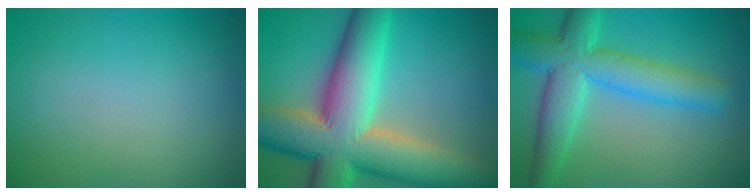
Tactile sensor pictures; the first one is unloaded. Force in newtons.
{"total": 14.6, "press": 14.6, "slide": 1.0}
{"total": 6.8, "press": 6.8, "slide": 0.2}